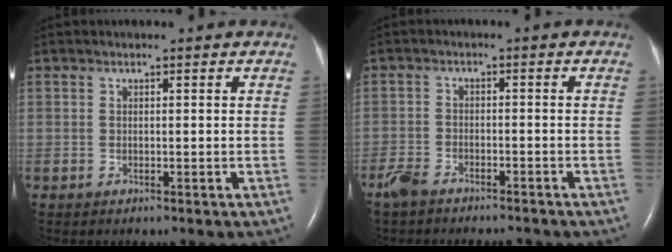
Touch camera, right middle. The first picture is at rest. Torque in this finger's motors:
{"motor_torque": [-0.12, -0.19, 0.03, 0.03]}